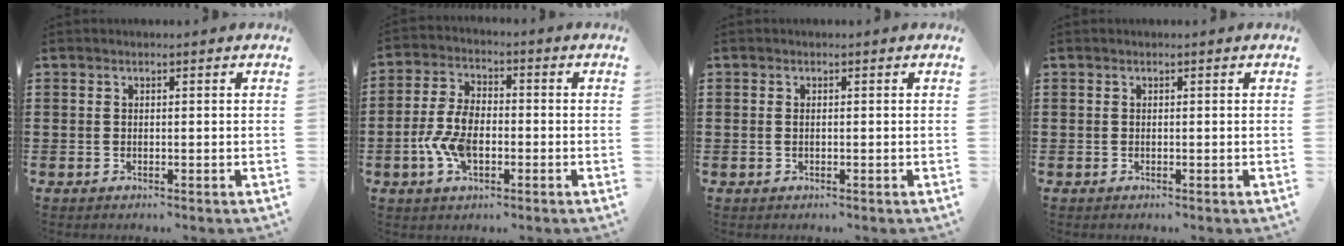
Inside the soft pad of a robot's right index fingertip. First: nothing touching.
{"total": 7.2, "force": [-1.9, 3.9, 5.7], "torque": [-0.139, -0.001, -0.042]}
{"total": 0.7, "force": [0.0, 0.2, 0.6], "torque": [-0.014, 0.000, 0.000]}
{"total": 0.0}